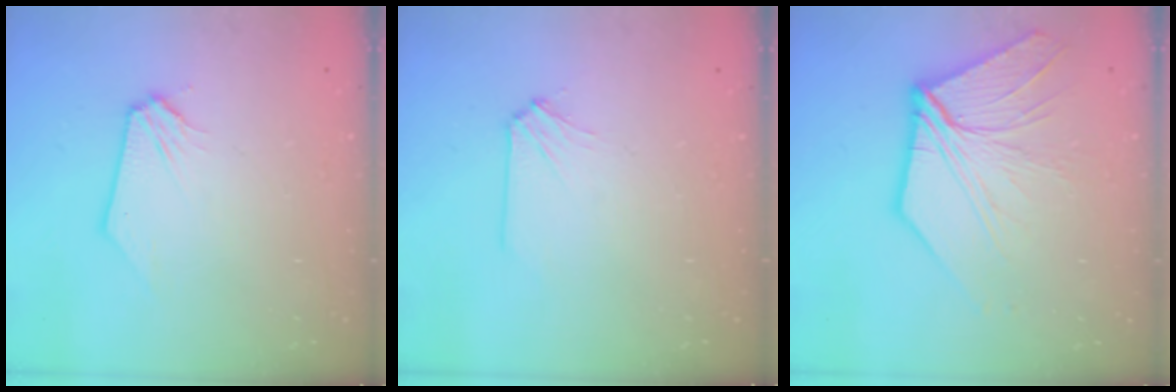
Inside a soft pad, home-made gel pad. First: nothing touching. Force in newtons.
{"total": 2.1, "press": 2.1, "slide": 0.4}
{"total": 12.8, "press": 12.6, "slide": 2.3}